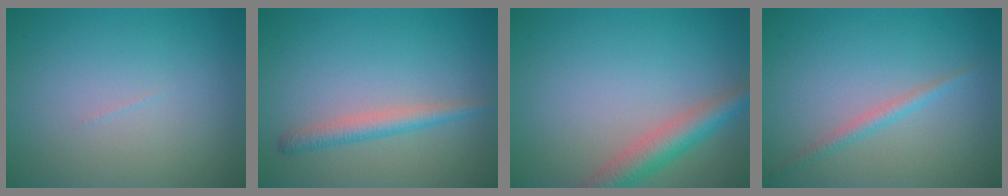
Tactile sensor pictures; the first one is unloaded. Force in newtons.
{"total": 2.2, "press": 2.2, "slide": 0.1}
{"total": 4.2, "press": 4.2, "slide": 0.1}
{"total": 1.4, "press": 1.4, "slide": 0.1}